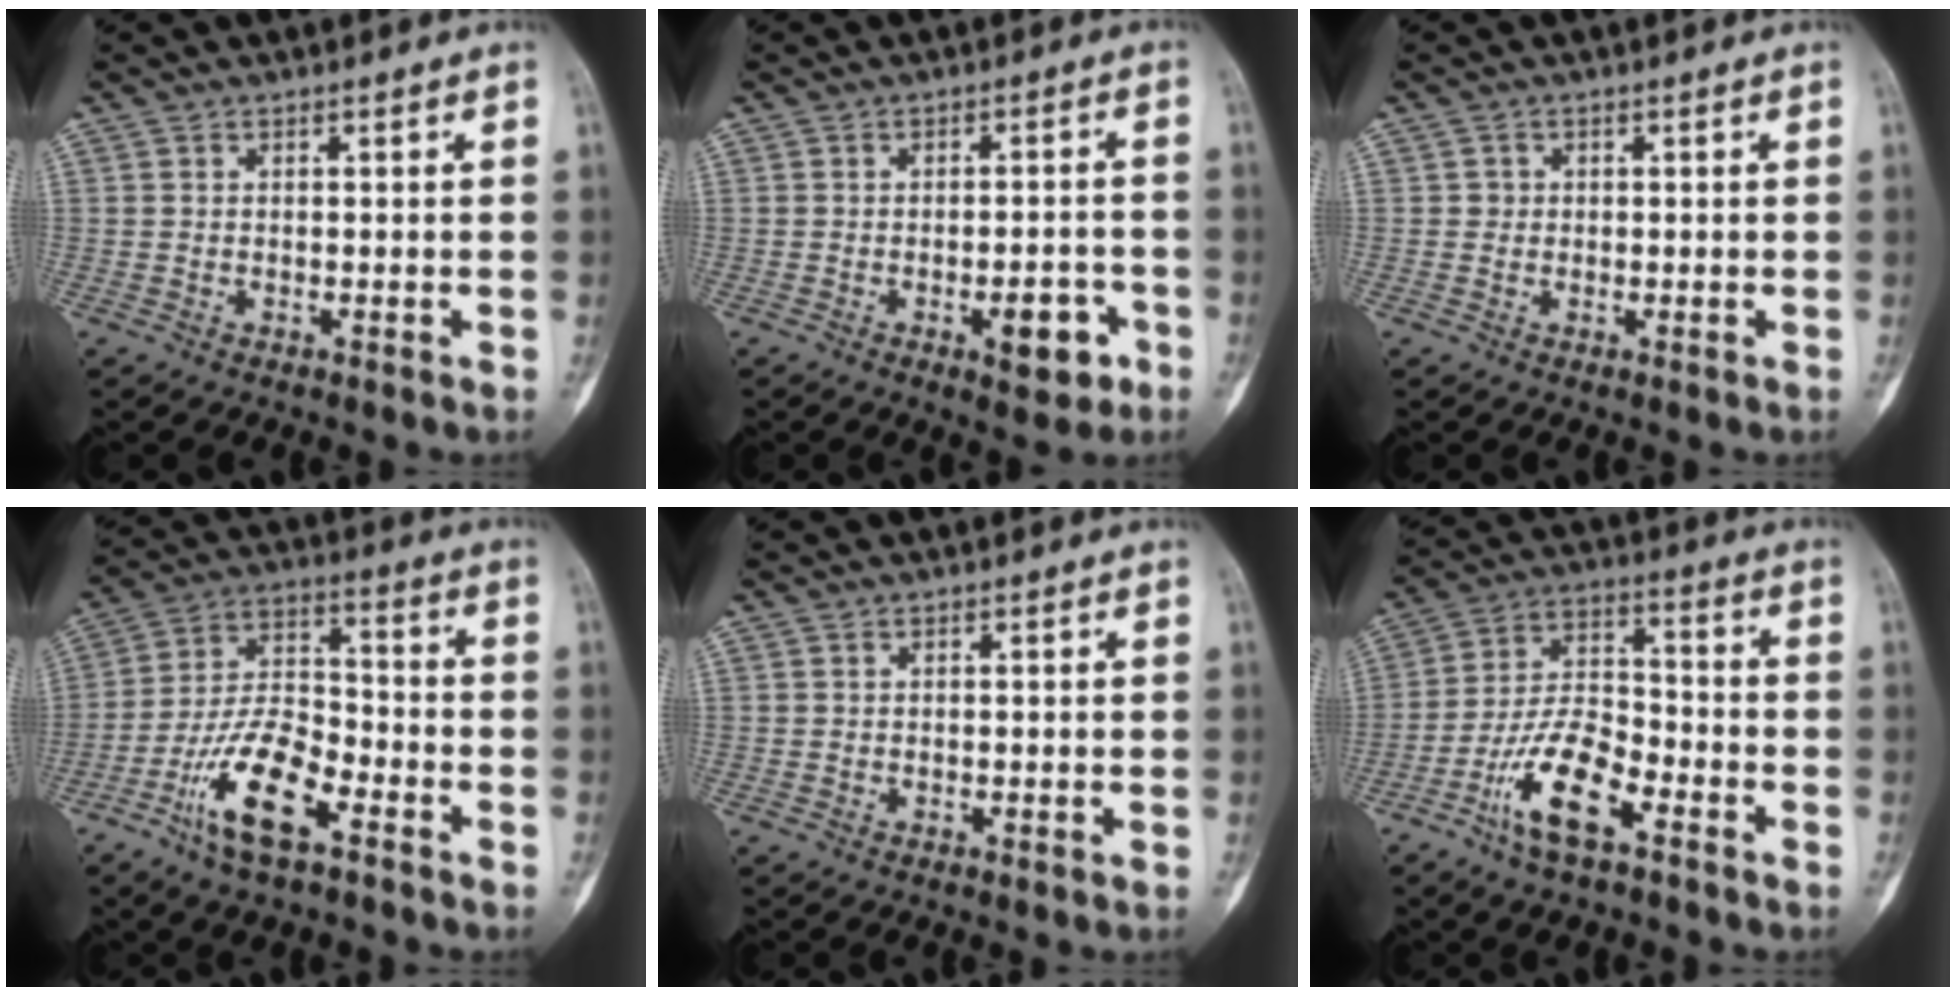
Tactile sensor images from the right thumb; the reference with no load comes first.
{"total": 6.7, "force": [-2.9, 2.8, 5.4], "torque": [-0.056, 0.014, -0.034]}
{"total": 1.2, "force": [0.1, 1.2, 0.2], "torque": [0.006, 0.003, 0.001]}
{"total": 13.6, "force": [-7.3, 5.3, 10.2], "torque": [-0.193, 0.048, -0.137]}
{"total": 0.0}
{"total": 12.4, "force": [-6.8, 4.8, 9.2], "torque": [-0.177, 0.045, -0.128]}